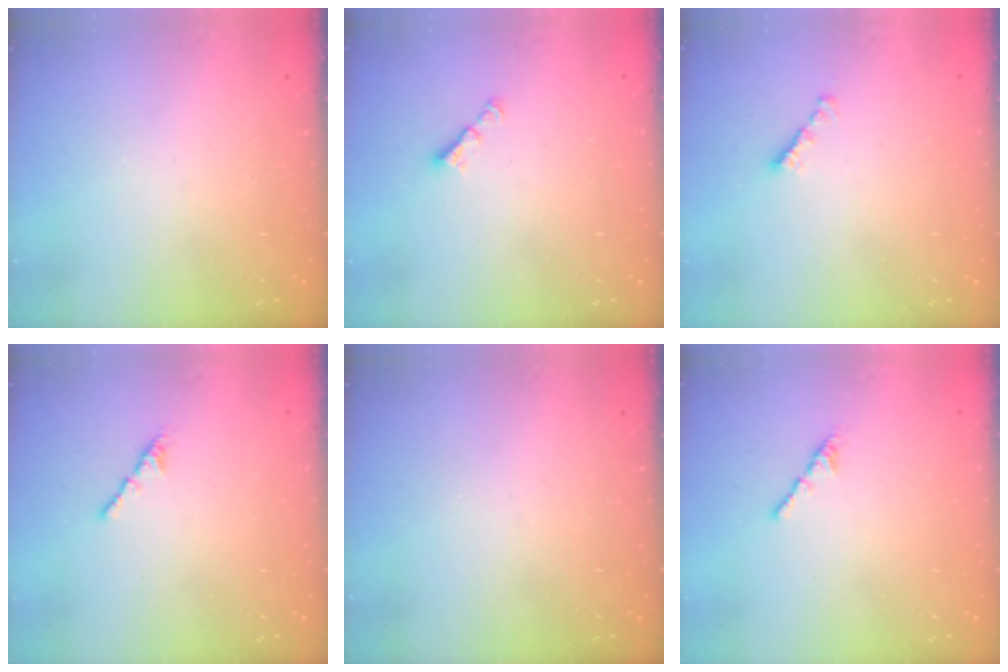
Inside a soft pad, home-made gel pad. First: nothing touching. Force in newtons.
{"total": 3.0, "press": 2.9, "slide": 0.5}
{"total": 2.1, "press": 2.1, "slide": 0.3}
{"total": 2.1, "press": 2.0, "slide": 0.7}
{"total": 0.0}
{"total": 2.1, "press": 2.0, "slide": 0.7}